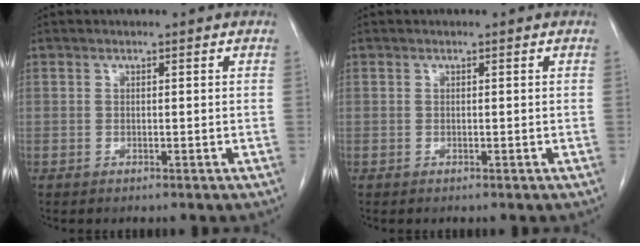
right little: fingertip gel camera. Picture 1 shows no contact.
{"total": 0.0}